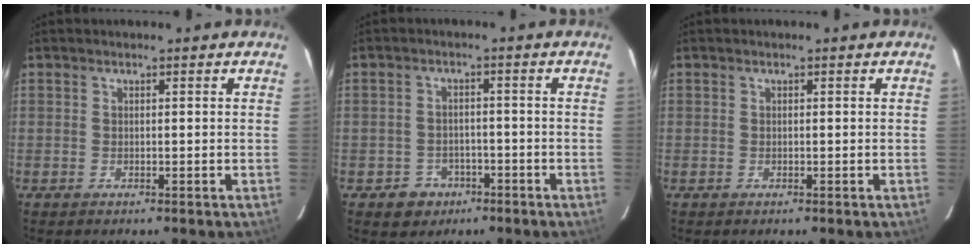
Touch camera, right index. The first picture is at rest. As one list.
[{"total": 5.2, "force": [-2.8, 4.3, 0.9], "torque": [-0.034, 0.013, -0.030]}, {"total": 0.0}]